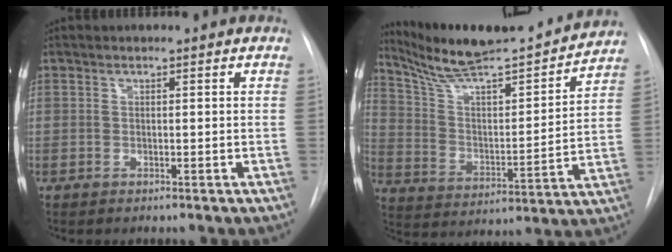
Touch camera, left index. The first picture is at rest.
{"total": 20.8, "force": [19.3, 1.8, 7.6], "torque": [-0.127, -0.016, 0.300]}